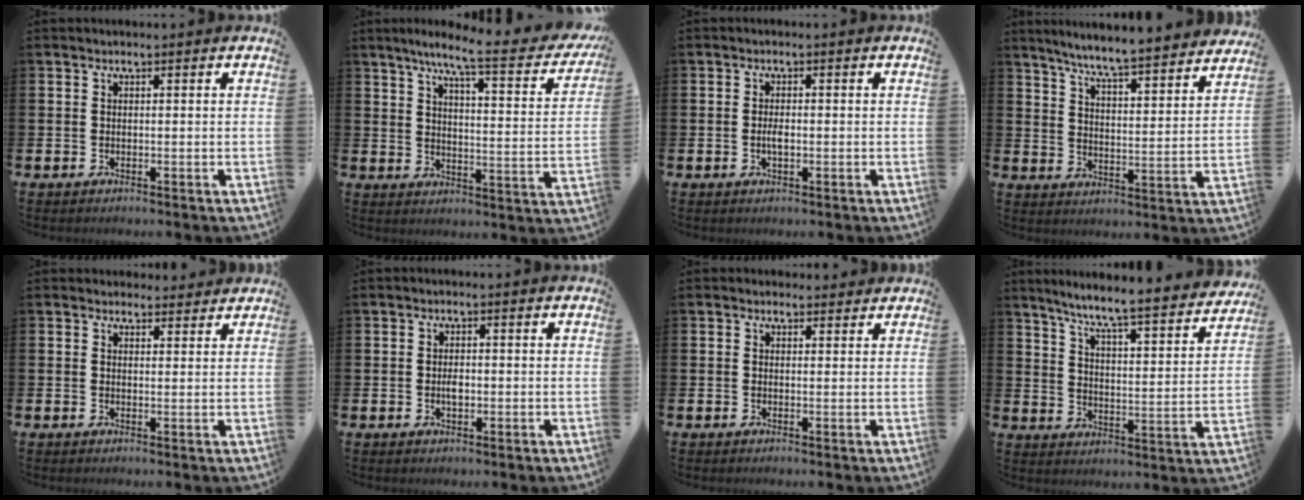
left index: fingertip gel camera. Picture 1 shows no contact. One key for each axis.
{"total": 8.2, "fx": 6.3, "fy": 0.7, "fz": 5.2, "tx": -0.100, "ty": -0.046, "tz": 0.094}
{"total": 1.7, "fx": -0.2, "fy": 0.7, "fz": 1.5, "tx": -0.022, "ty": -0.001, "tz": -0.007}
{"total": 7.0, "fx": 6.7, "fy": -0.4, "fz": 2.0, "tx": -0.058, "ty": -0.057, "tz": 0.111}
{"total": 2.2, "fx": 2.1, "fy": 0.7, "fz": -0.1, "tx": 0.009, "ty": -0.009, "tz": 0.036}
{"total": 1.7, "fx": -0.1, "fy": 0.9, "fz": 1.4, "tx": -0.015, "ty": -0.002, "tz": -0.006}
{"total": 1.1, "fx": 1.0, "fy": 0.6, "fz": 0.1, "tx": 0.007, "ty": 0.003, "tz": 0.015}
{"total": 6.9, "fx": 6.2, "fy": -0.2, "fz": 3.0, "tx": -0.076, "ty": -0.058, "tz": 0.099}